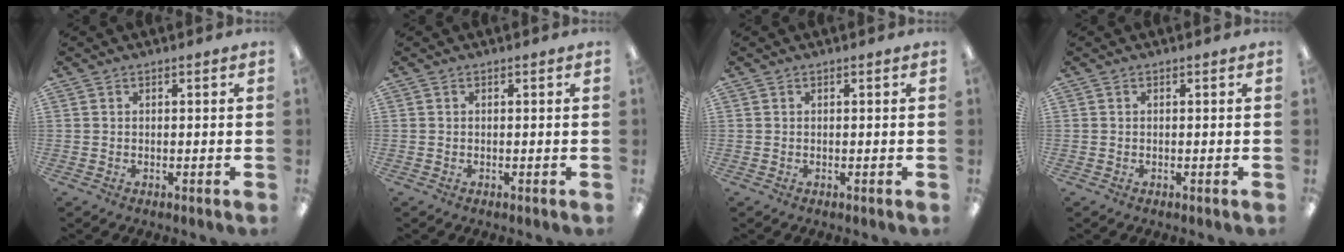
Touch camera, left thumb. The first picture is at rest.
{"total": 0.0}
{"total": 0.0}
{"total": 0.0}